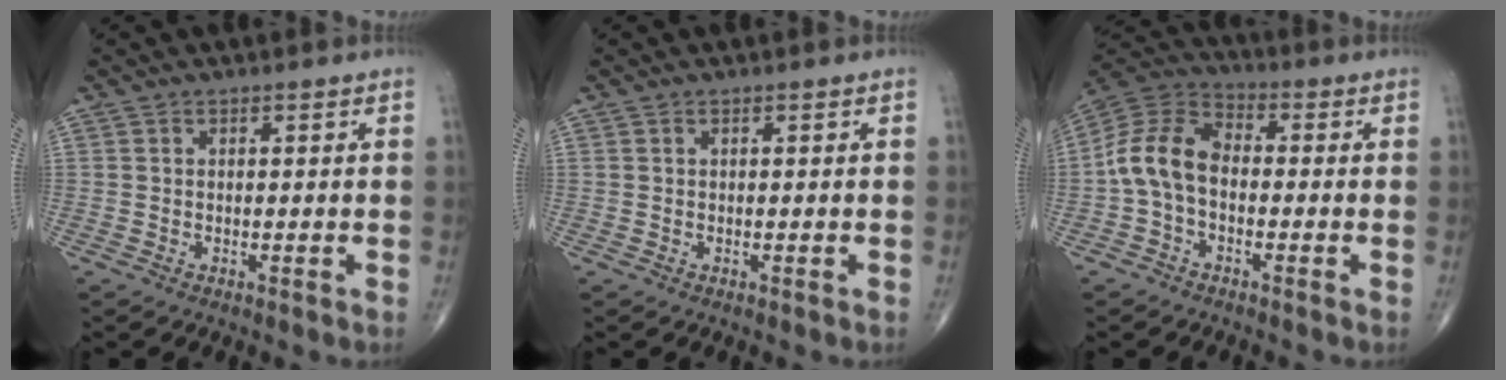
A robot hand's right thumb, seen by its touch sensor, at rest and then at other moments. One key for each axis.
{"total": 0.0}
{"total": 10.5, "fx": -1.5, "fy": 6.9, "fz": 7.8, "tx": -0.144, "ty": 0.034, "tz": -0.044}